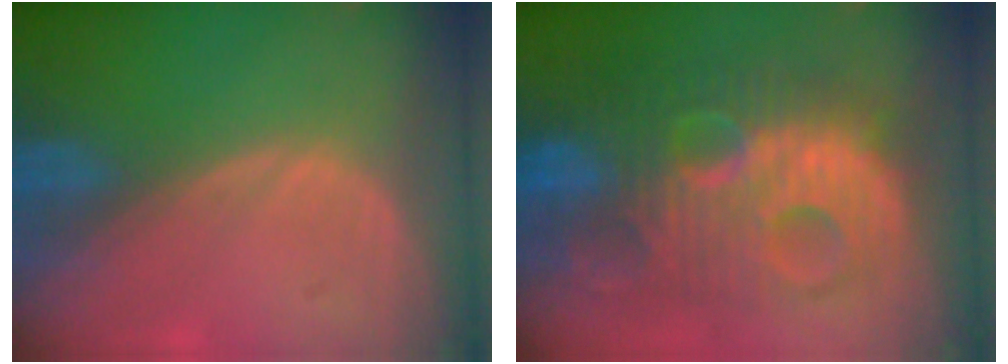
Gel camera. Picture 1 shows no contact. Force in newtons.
{"total": 13.4, "press": 13.4, "slide": 1.2}